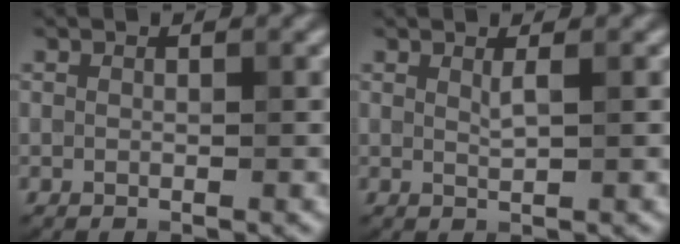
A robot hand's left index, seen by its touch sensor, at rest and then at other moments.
{"total": 0.8, "force": [0.5, -0.1, 0.6], "torque": [-0.015, -0.001, 0.009]}